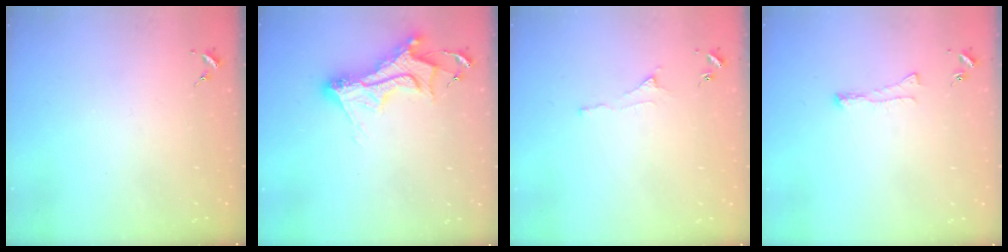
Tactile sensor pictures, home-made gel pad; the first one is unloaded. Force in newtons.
{"total": 12.5, "press": 12.4, "slide": 1.1}
{"total": 3.7, "press": 3.6, "slide": 0.7}
{"total": 4.1, "press": 4.1, "slide": 0.8}